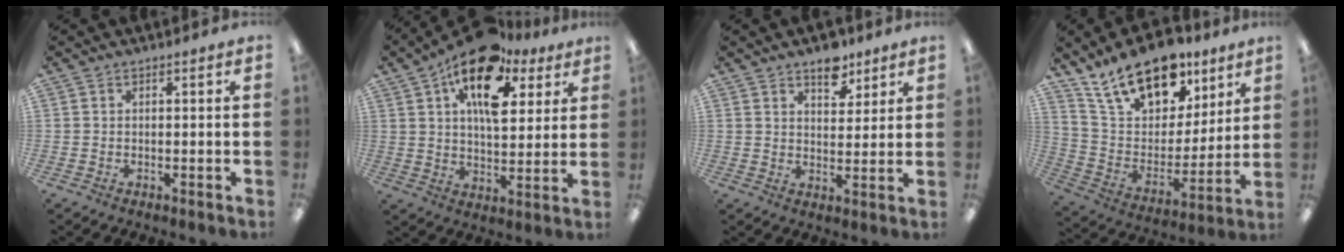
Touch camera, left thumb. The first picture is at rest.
{"total": 17.9, "force": [9.8, 9.0, 11.9], "torque": [-0.186, -0.035, 0.167]}
{"total": 7.8, "force": [5.7, 4.1, 3.4], "torque": [-0.026, -0.034, 0.094]}
{"total": 20.0, "force": [13.9, 10.5, 9.7], "torque": [-0.168, -0.079, 0.251]}